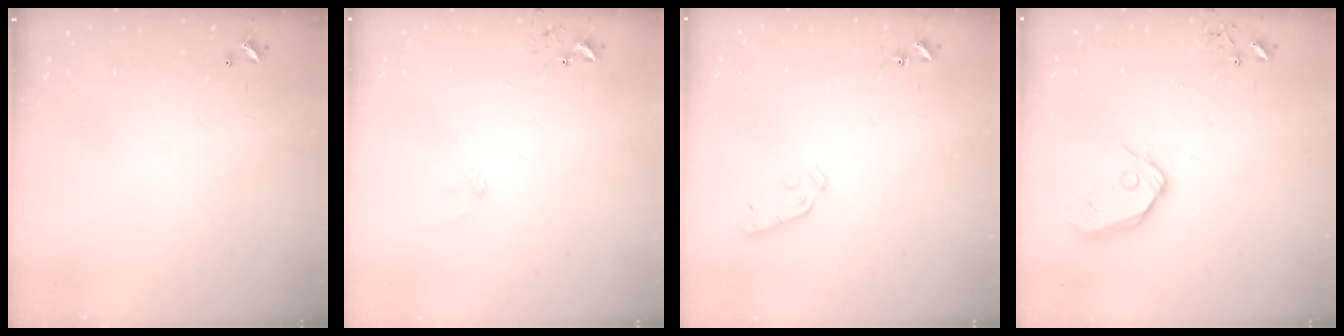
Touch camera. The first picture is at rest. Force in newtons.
{"total": 7.8, "press": 7.7, "slide": 0.5}
{"total": 5.9, "press": 5.9, "slide": 0.6}
{"total": 12.2, "press": 12.1, "slide": 1.5}